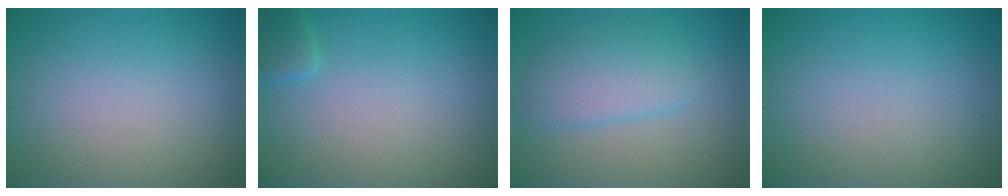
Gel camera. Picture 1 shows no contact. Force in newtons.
{"total": 1.6, "press": 1.6, "slide": 0.1}
{"total": 3.9, "press": 3.9, "slide": 0.1}
{"total": 0.0}